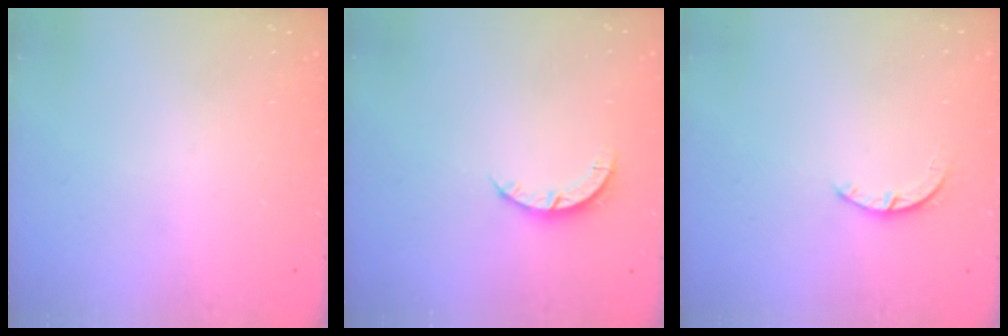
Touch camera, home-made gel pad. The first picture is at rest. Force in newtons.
{"total": 3.2, "press": 3.2, "slide": 0.4}
{"total": 2.4, "press": 2.4, "slide": 0.3}